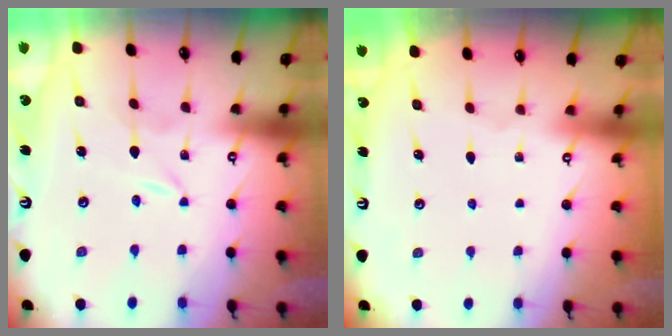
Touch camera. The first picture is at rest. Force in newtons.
{"total": 0.0}